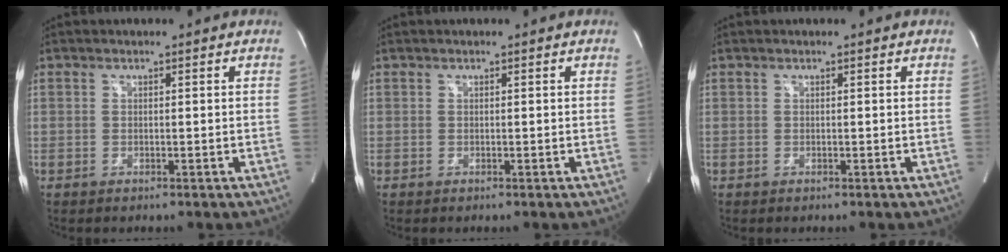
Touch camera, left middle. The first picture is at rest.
{"total": 0.0}
{"total": 0.0}